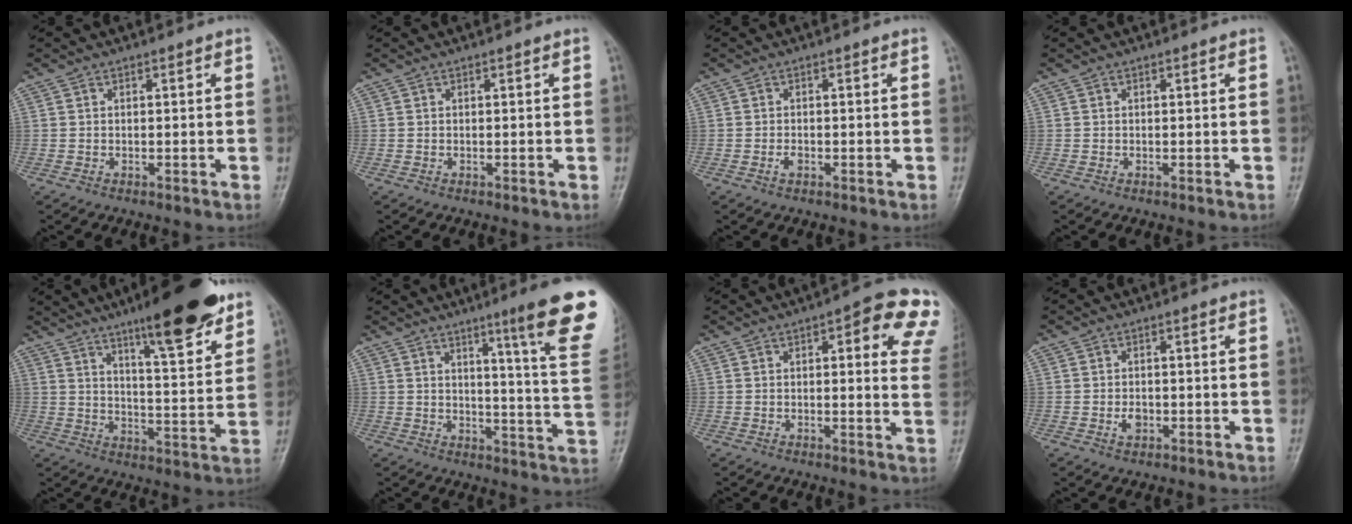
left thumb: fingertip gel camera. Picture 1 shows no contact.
{"total": 0.0}
{"total": 1.1, "force": [-0.4, 0.6, 0.8], "torque": [-0.014, 0.000, -0.007]}
{"total": 0.0}
{"total": 17.0, "force": [11.5, 3.3, 12.1], "torque": [-0.153, -0.063, 0.176]}
{"total": 17.1, "force": [10.1, 0.6, 13.8], "torque": [-0.157, -0.061, 0.125]}
{"total": 13.3, "force": [5.9, 4.1, 11.2], "torque": [-0.098, -0.017, 0.055]}
{"total": 2.0, "force": [-0.4, 1.5, 1.4], "torque": [-0.018, 0.001, -0.005]}